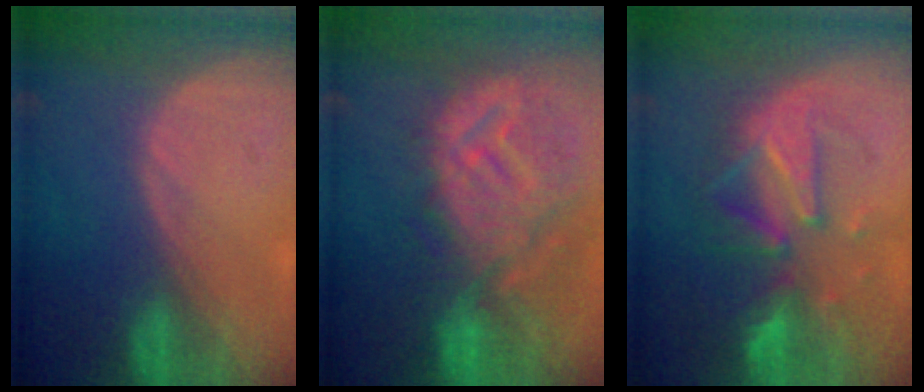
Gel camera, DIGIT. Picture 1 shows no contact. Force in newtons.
{"total": 12.5, "press": 11.1, "slide": 5.7}
{"total": 10.0, "press": 8.9, "slide": 4.6}